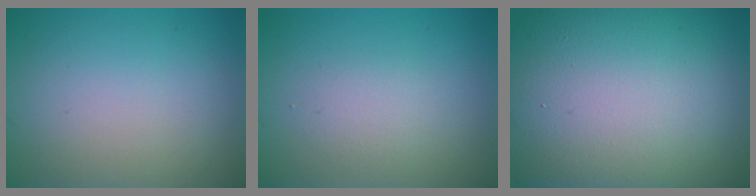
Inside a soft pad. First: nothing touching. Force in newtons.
{"total": 1.6, "press": 1.6, "slide": 0.2}
{"total": 21.1, "press": 21.1, "slide": 1.0}